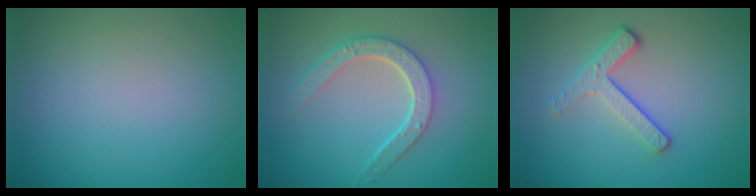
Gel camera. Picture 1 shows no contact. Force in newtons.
{"total": 4.2, "press": 3.3, "slide": 2.6}
{"total": 3.3, "press": 2.3, "slide": 2.3}